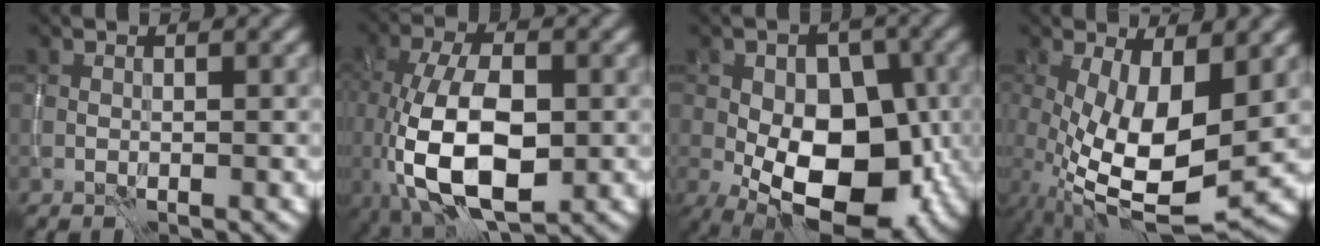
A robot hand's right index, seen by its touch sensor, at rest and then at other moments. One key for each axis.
{"total": 10.9, "fx": -2.6, "fy": 5.5, "fz": 9.1, "tx": -0.183, "ty": -0.013, "tz": -0.044}
{"total": 14.0, "fx": -3.6, "fy": 8.1, "fz": 10.8, "tx": -0.149, "ty": -0.004, "tz": -0.058}
{"total": 10.7, "fx": -0.9, "fy": 4.3, "fz": 9.7, "tx": -0.180, "ty": -0.019, "tz": -0.010}